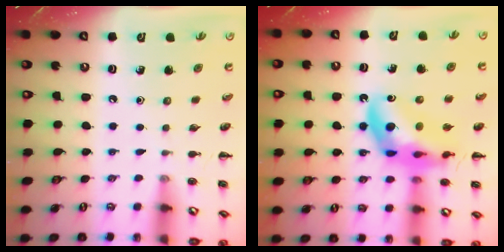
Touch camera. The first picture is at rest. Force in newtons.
{"total": 16.8, "press": 16.3, "slide": 4.3}